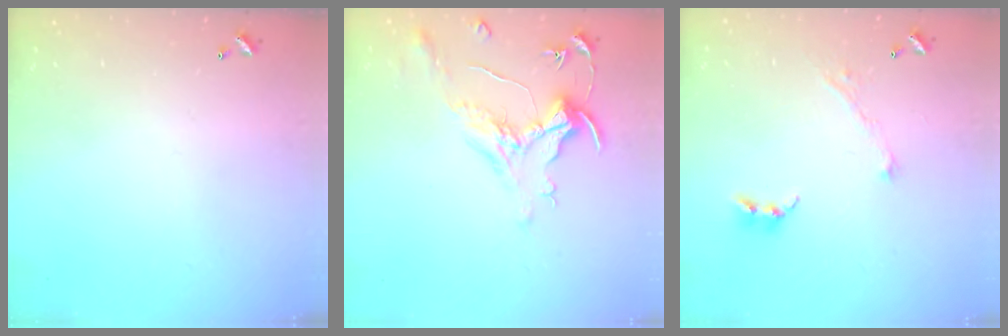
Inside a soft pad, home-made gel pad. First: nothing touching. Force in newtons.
{"total": 1.6, "press": 1.4, "slide": 0.7}
{"total": 4.4, "press": 4.3, "slide": 0.6}